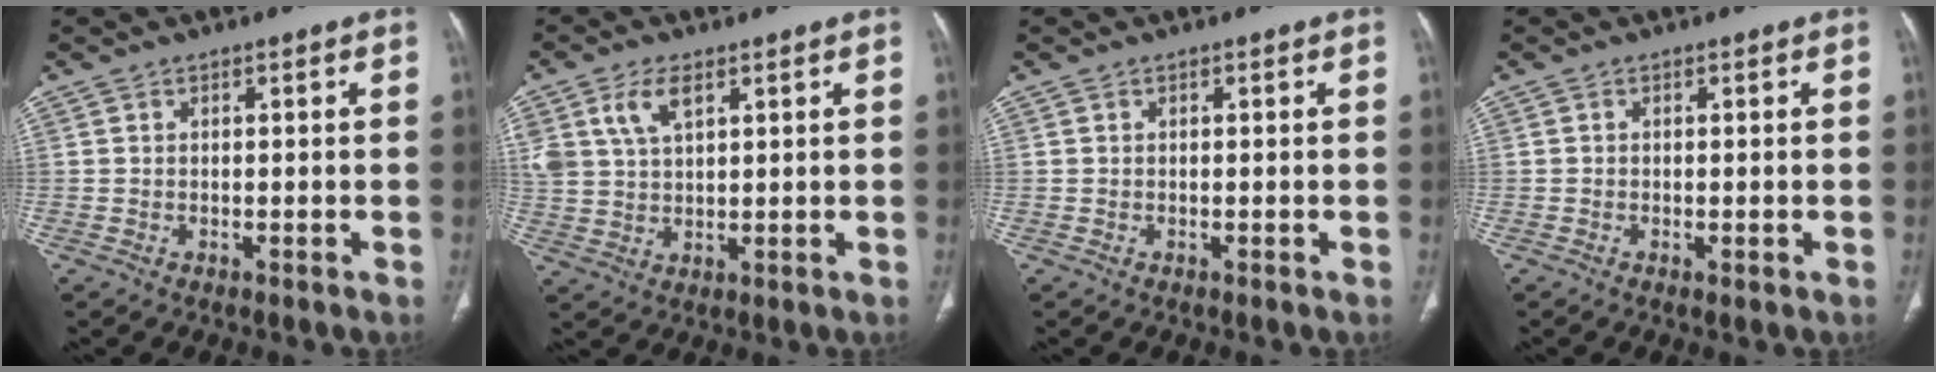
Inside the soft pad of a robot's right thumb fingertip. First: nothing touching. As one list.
[{"total": 7.4, "force": [3.6, 4.0, 5.1], "torque": [-0.099, -0.007, 0.076]}, {"total": 0.0}, {"total": 0.8, "force": [-0.3, 0.3, 0.7], "torque": [-0.016, -0.004, -0.004]}]